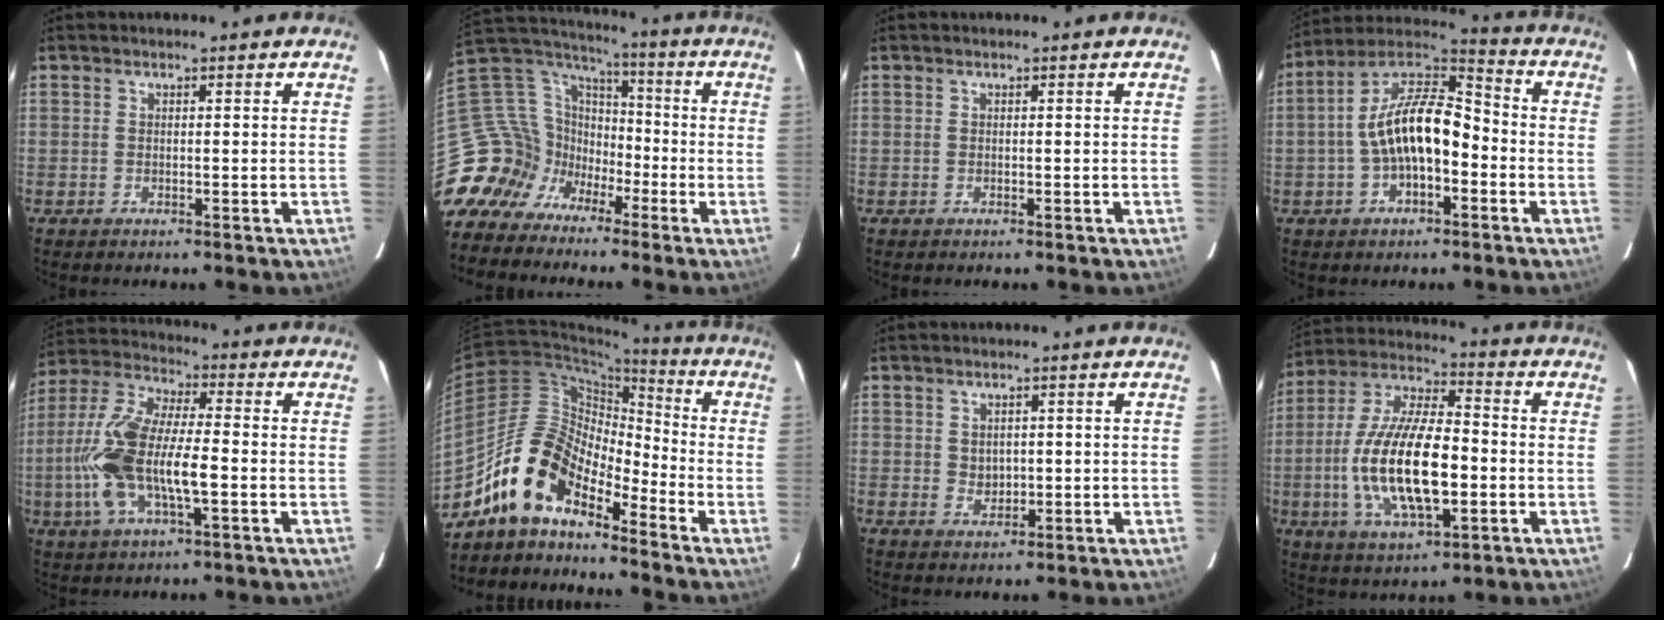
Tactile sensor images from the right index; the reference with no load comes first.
{"total": 16.4, "force": [-9.3, 12.6, 4.7], "torque": [-0.120, 0.040, -0.182]}
{"total": 0.0}
{"total": 14.3, "force": [-2.6, 6.7, 12.3], "torque": [-0.237, 0.023, -0.051]}
{"total": 16.3, "force": [-3.1, 5.8, 14.9], "torque": [-0.316, 0.003, -0.065]}
{"total": 12.6, "force": [-9.9, 5.1, 5.7], "torque": [-0.100, 0.023, -0.200]}
{"total": 2.5, "force": [0.6, 2.1, 1.1], "torque": [-0.015, 0.001, 0.015]}
{"total": 19.0, "force": [-3.4, 7.3, 17.2], "torque": [-0.348, -0.007, -0.061]}